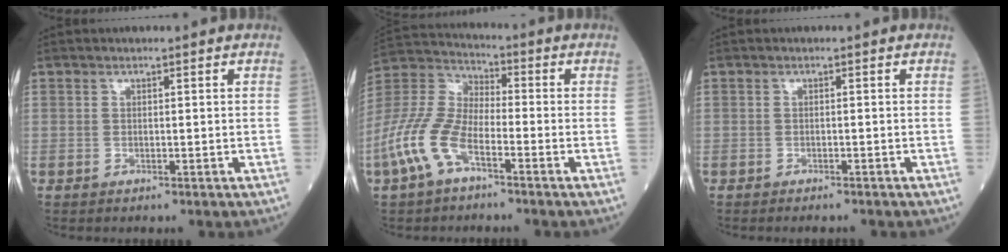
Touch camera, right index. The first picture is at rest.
{"total": 11.2, "force": [-5.4, 4.6, 8.7], "torque": [-0.218, 0.004, -0.112]}
{"total": 1.8, "force": [-1.7, 0.4, 0.6], "torque": [-0.007, -0.003, -0.019]}